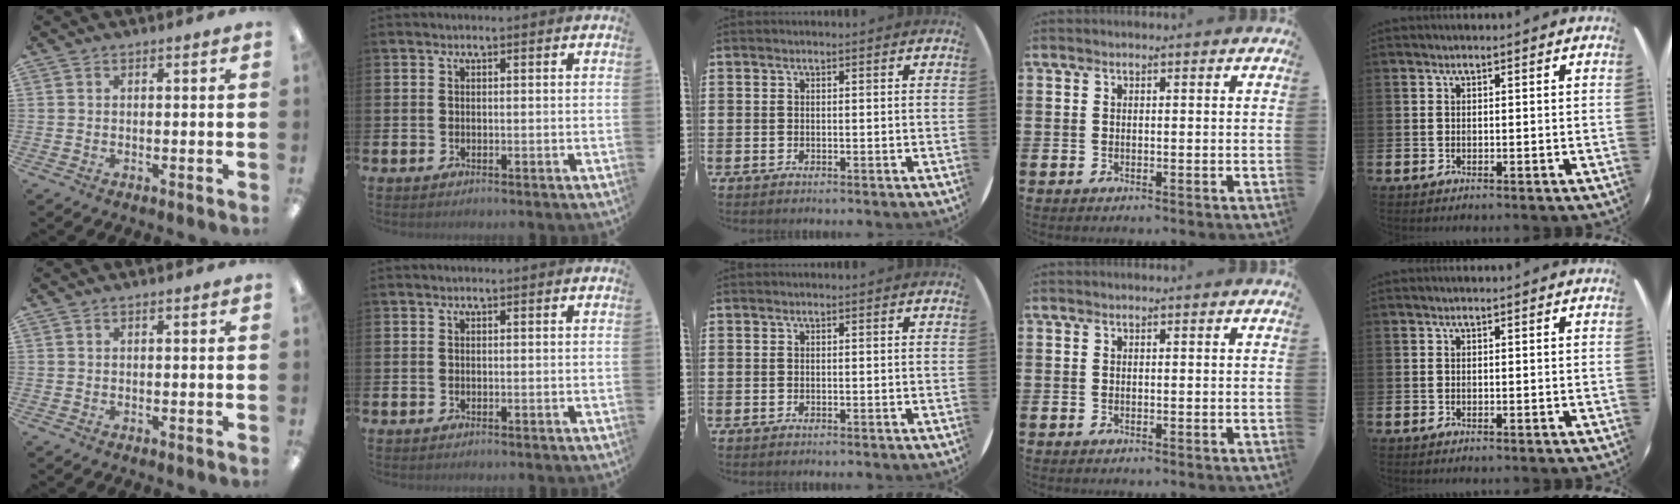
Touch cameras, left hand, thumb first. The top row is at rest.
{}